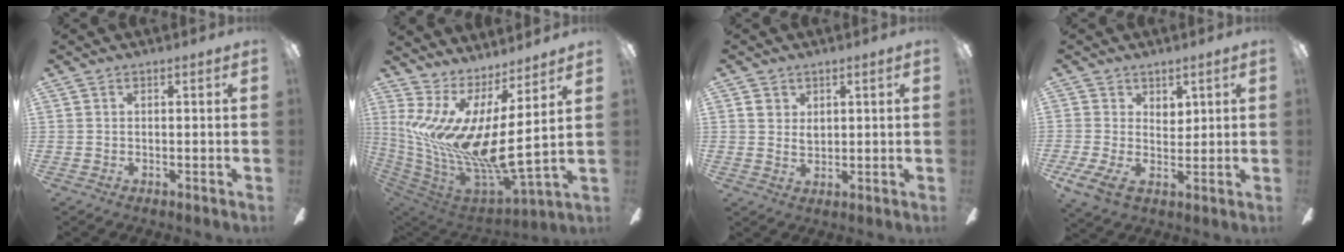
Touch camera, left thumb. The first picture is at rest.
{"total": 17.0, "force": [1.6, 3.6, 16.5], "torque": [-0.365, -0.068, 0.022]}
{"total": 3.0, "force": [1.1, 2.1, 1.9], "torque": [-0.031, 0.002, 0.017]}
{"total": 6.8, "force": [1.9, 4.9, 4.3], "torque": [-0.066, -0.009, 0.035]}